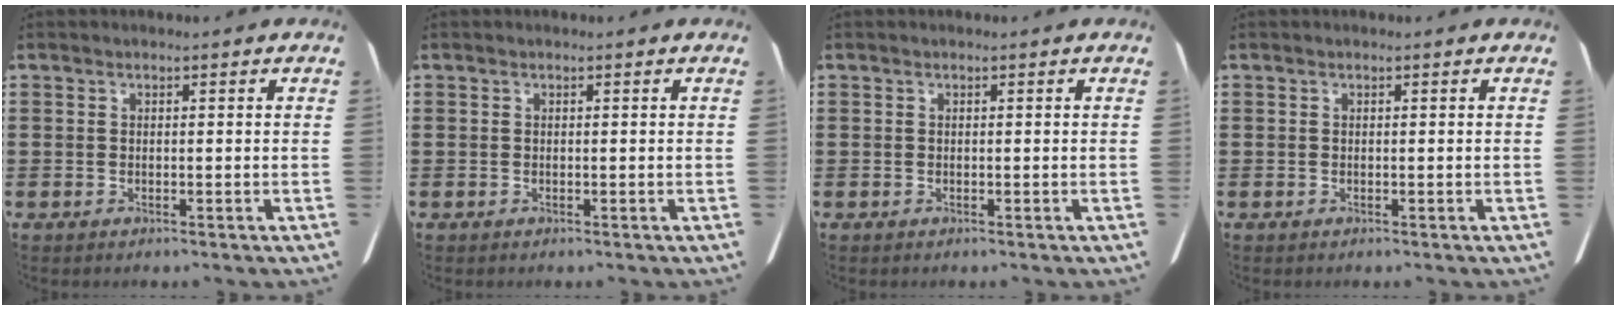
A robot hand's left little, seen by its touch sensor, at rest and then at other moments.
{"total": 0.0}
{"total": 0.0}
{"total": 0.0}